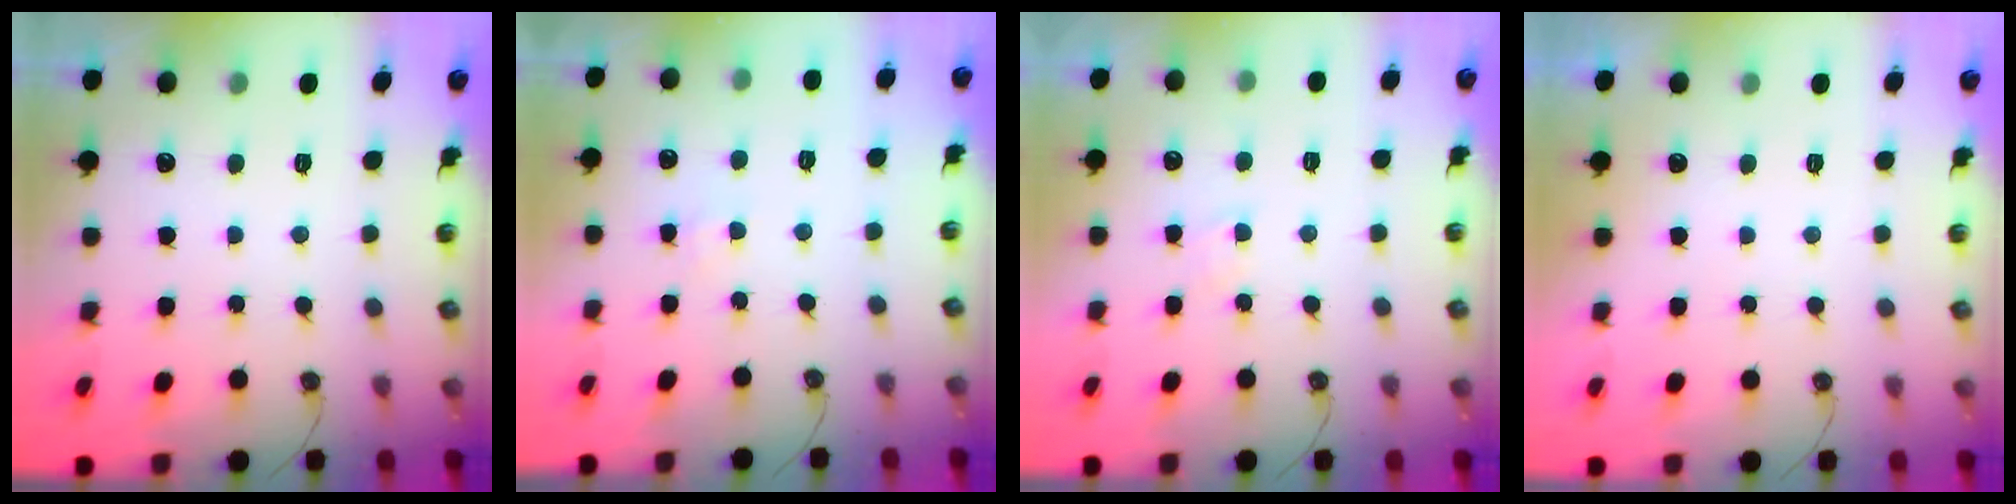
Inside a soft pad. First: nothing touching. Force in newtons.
{"total": 2.5, "press": 2.4, "slide": 0.4}
{"total": 2.8, "press": 2.8, "slide": 0.3}
{"total": 0.0}